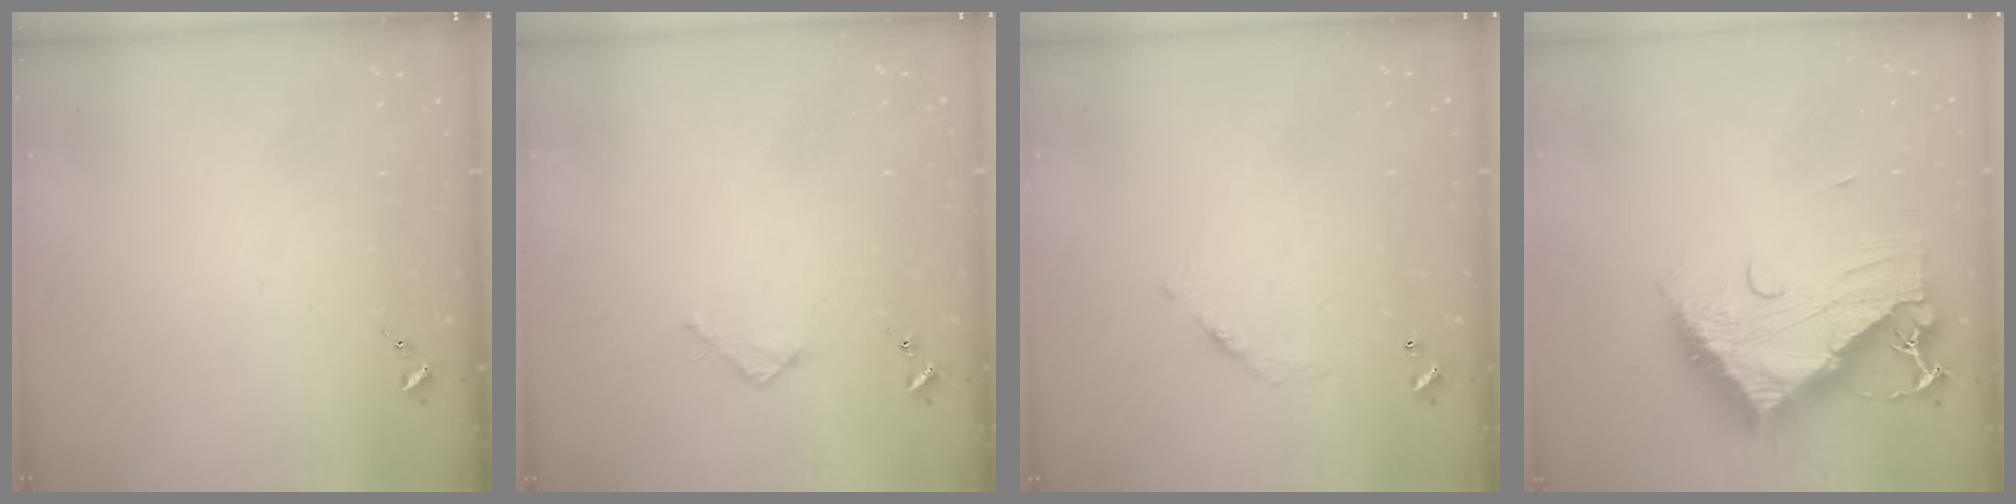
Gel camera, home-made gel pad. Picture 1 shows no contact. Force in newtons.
{"total": 2.4, "press": 2.3, "slide": 0.3}
{"total": 6.8, "press": 6.8, "slide": 0.5}
{"total": 15.7, "press": 15.6, "slide": 1.5}